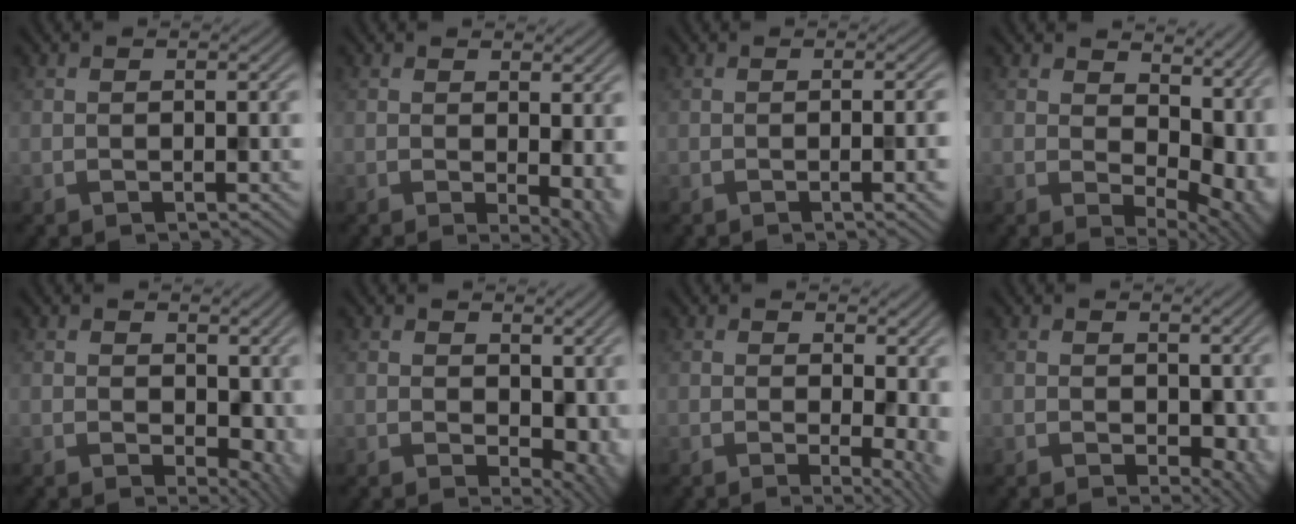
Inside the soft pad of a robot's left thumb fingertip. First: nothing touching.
{"total": 3.6, "force": [-0.3, 1.5, 3.2], "torque": [-0.041, -0.009, 0.000]}
{"total": 2.6, "force": [-0.6, 0.0, 2.6], "torque": [-0.032, 0.002, -0.007]}
{"total": 10.2, "force": [2.9, 6.3, 7.5], "torque": [-0.085, -0.023, 0.073]}
{"total": 6.6, "force": [0.6, 4.4, 4.8], "torque": [-0.077, -0.022, 0.025]}
{"total": 6.8, "force": [1.0, 4.5, 5.0], "torque": [-0.080, -0.020, 0.030]}
{"total": 5.3, "force": [1.1, 1.8, 4.9], "torque": [-0.060, 0.000, 0.016]}
{"total": 3.9, "force": [0.1, 2.6, 2.9], "torque": [-0.049, -0.017, 0.011]}